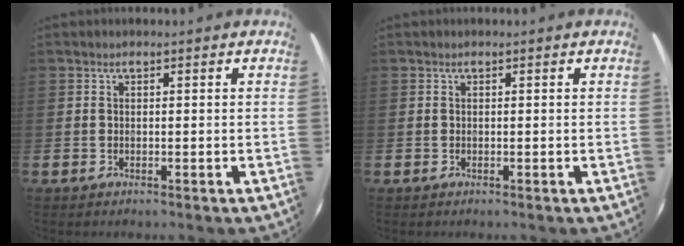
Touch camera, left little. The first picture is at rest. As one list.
[{"total": 0.0}]